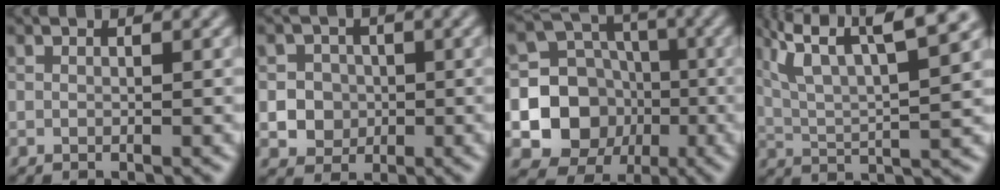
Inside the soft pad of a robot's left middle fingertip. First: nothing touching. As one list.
[{"total": 3.9, "force": [-0.3, 3.7, 1.2], "torque": [-0.002, 0.014, -0.012]}, {"total": 9.2, "force": [-1.9, 8.3, 3.5], "torque": [-0.049, -0.013, -0.062]}, {"total": 9.0, "force": [4.8, 2.8, 7.1], "torque": [-0.125, 0.022, 0.063]}]